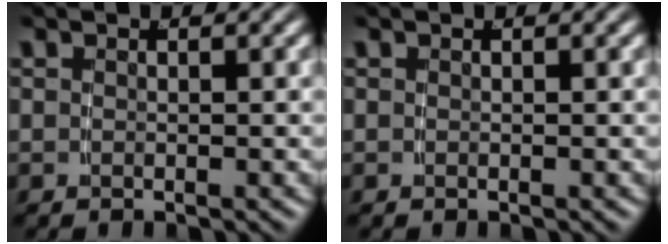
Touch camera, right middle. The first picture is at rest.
{"total": 0.0}